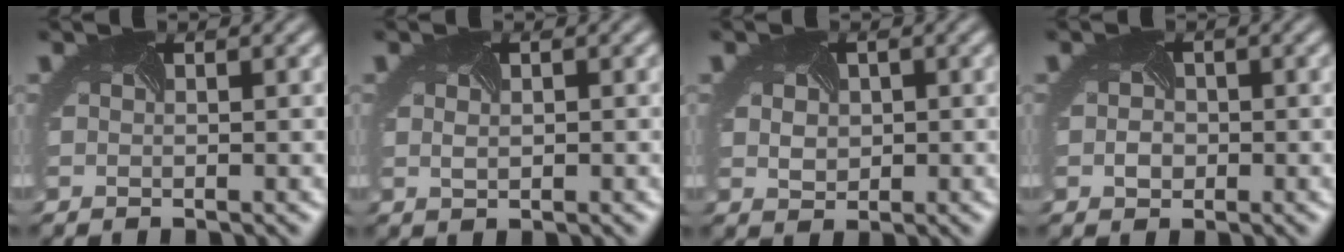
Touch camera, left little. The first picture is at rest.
{"total": 1.6, "force": [0.3, 1.1, 1.1], "torque": [-0.011, 0.006, 0.007]}
{"total": 2.3, "force": [0.4, 2.0, 1.0], "torque": [-0.019, 0.006, 0.008]}
{"total": 1.1, "force": [-0.4, 1.0, 0.4], "torque": [-0.012, 0.001, -0.009]}